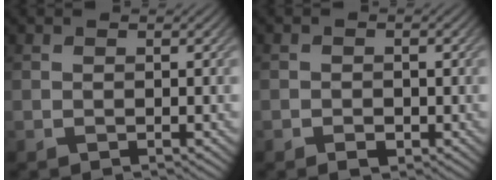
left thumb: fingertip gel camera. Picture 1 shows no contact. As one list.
[{"total": 1.6, "force": [-0.7, 1.1, 0.9], "torque": [-0.011, -0.006, -0.011]}]